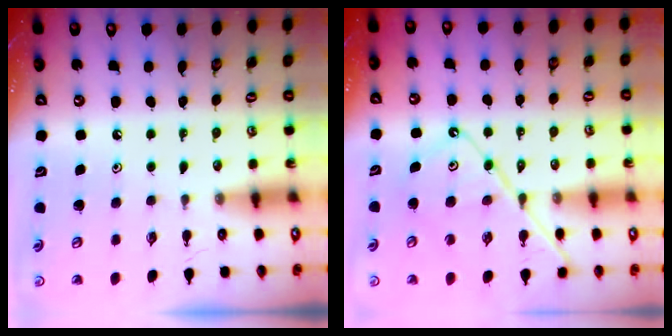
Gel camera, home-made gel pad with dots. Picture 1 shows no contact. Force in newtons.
{"total": 11.8, "press": 11.7, "slide": 1.2}